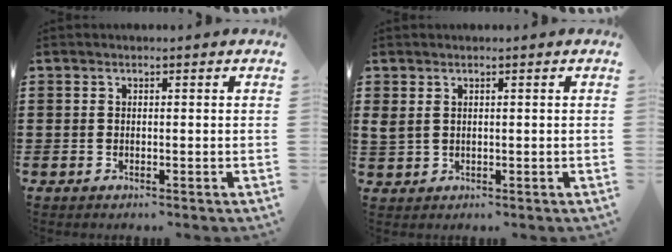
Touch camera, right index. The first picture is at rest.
{"total": 1.3, "force": [0.8, 0.7, 0.7], "torque": [-0.018, 0.003, 0.015]}